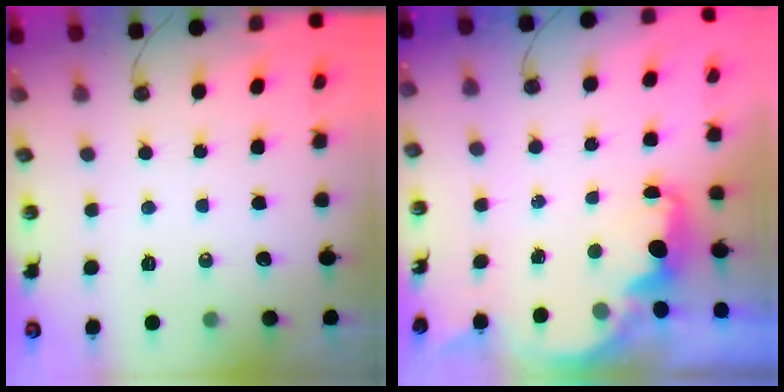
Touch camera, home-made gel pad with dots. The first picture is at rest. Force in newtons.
{"total": 2.5, "press": 2.4, "slide": 0.8}